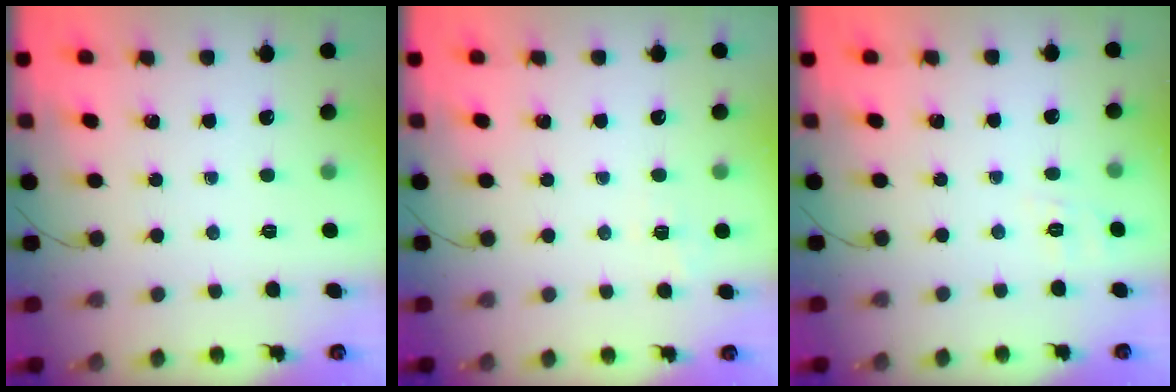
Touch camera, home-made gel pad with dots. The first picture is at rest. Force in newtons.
{"total": 1.2, "press": 0.0, "slide": 1.2}
{"total": 3.3, "press": 2.8, "slide": 1.8}